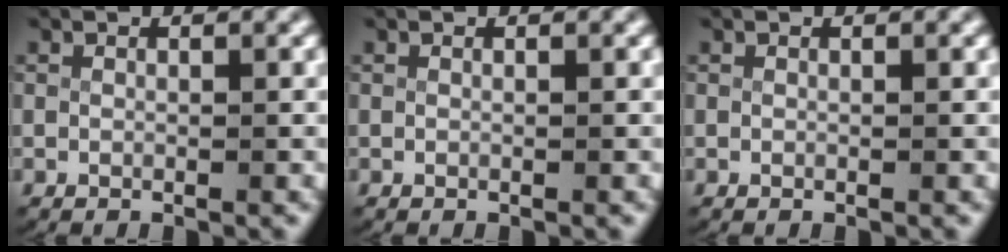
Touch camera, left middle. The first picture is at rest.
{"total": 0.0}
{"total": 0.0}